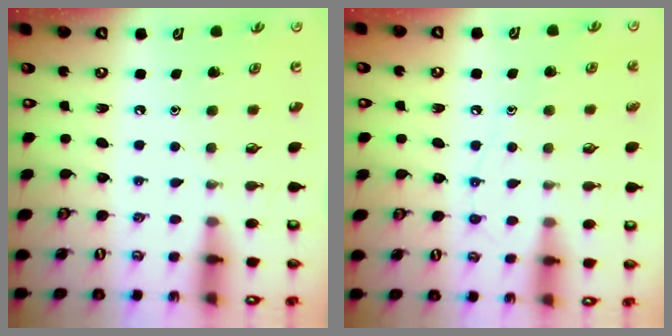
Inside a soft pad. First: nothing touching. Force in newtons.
{"total": 7.3, "press": 7.2, "slide": 0.7}